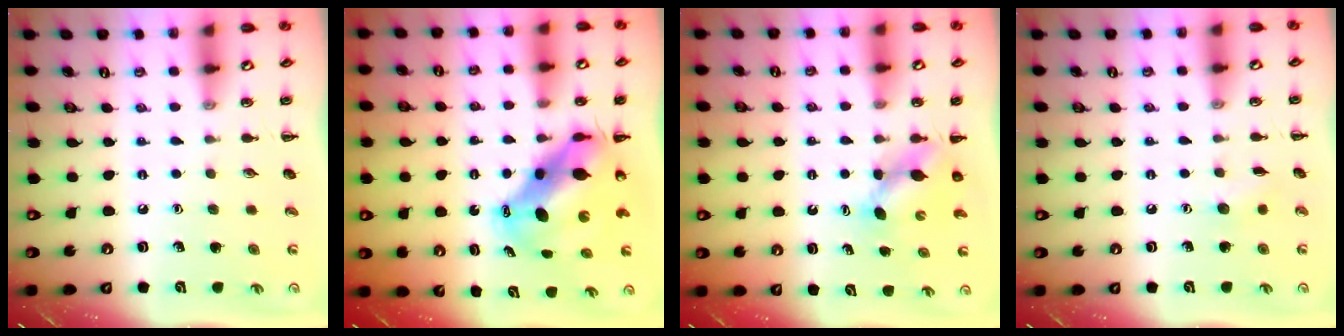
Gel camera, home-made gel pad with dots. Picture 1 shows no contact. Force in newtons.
{"total": 11.3, "press": 10.9, "slide": 3.1}
{"total": 4.7, "press": 4.7, "slide": 0.4}
{"total": 5.0, "press": 4.8, "slide": 1.2}